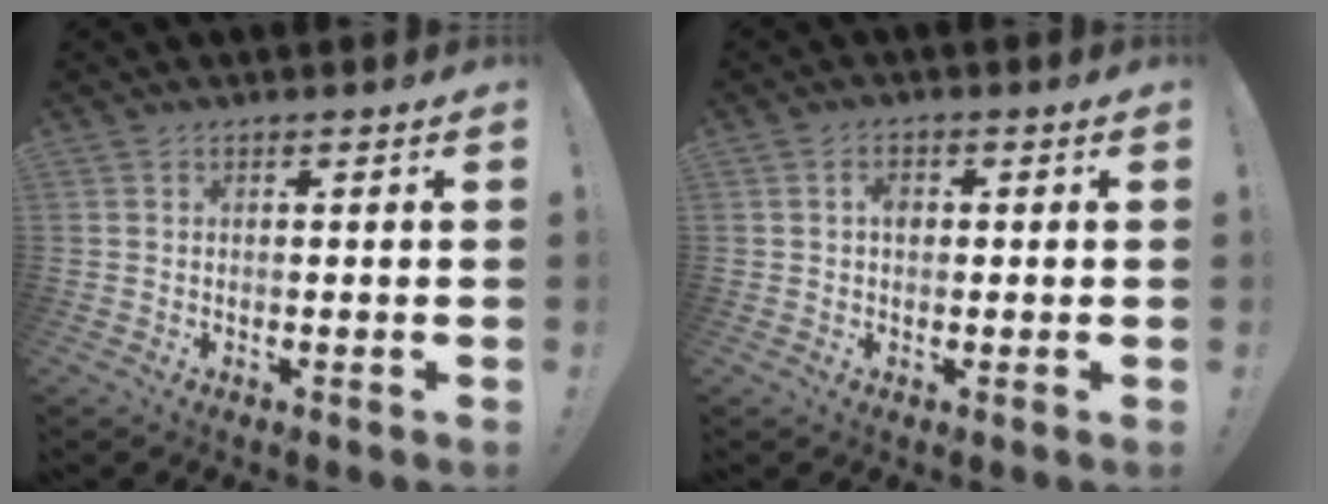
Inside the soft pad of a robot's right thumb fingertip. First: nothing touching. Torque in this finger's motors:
{"motor_torque": [0.04, -0.03, 0.04, 0.08, 0.00]}